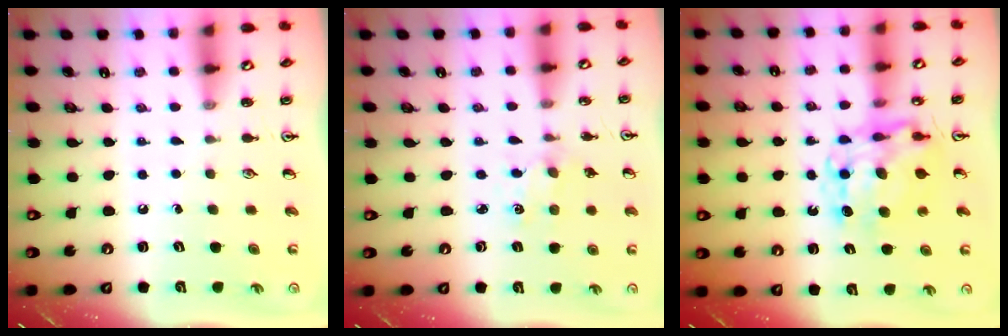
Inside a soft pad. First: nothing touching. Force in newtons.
{"total": 1.9, "press": 1.9, "slide": 0.3}
{"total": 9.6, "press": 9.6, "slide": 0.9}